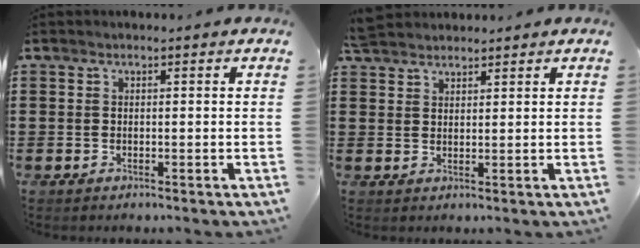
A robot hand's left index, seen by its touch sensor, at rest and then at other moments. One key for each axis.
{"total": 2.9, "fx": 2.7, "fy": 0.8, "fz": 0.3, "tx": -0.013, "ty": 0.000, "tz": 0.054}